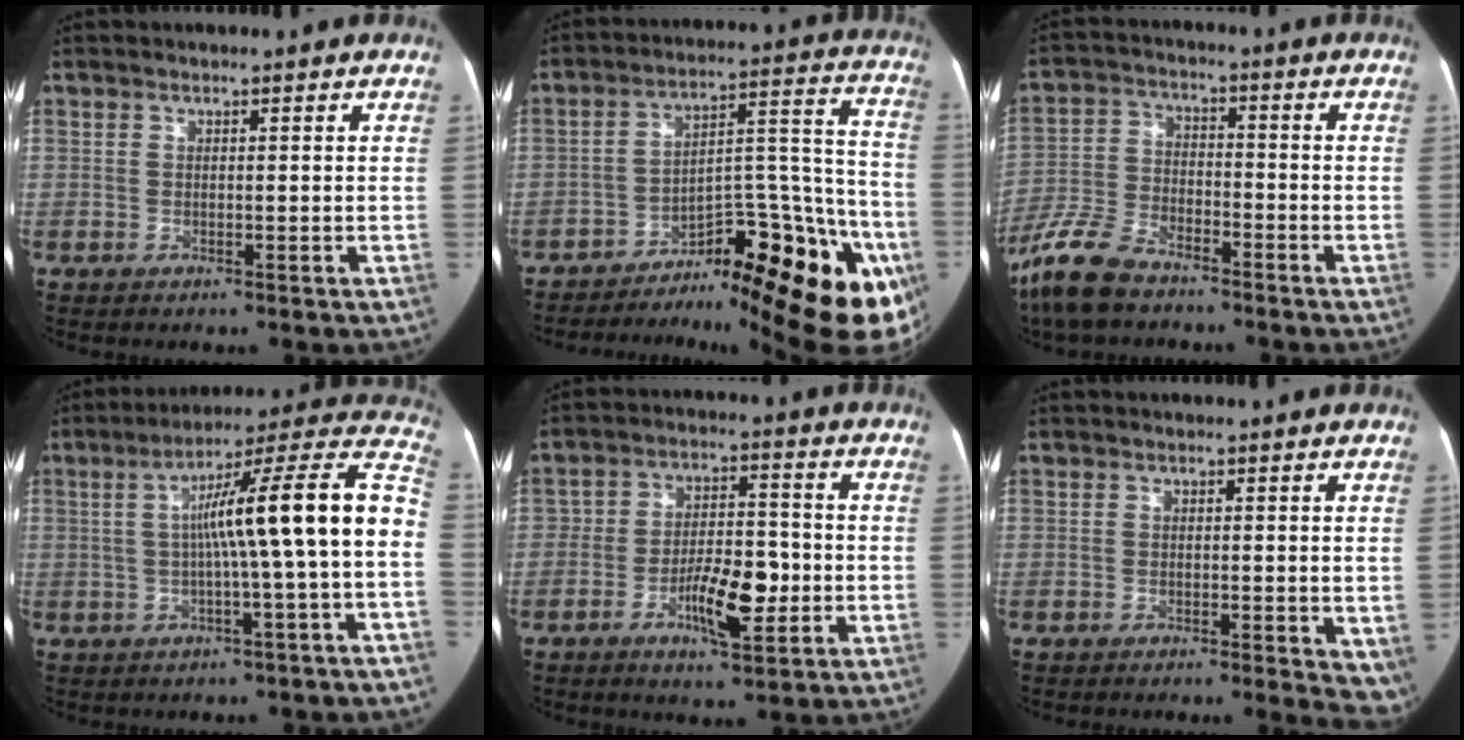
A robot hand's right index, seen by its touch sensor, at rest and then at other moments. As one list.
[{"total": 24.0, "force": [-15.7, 6.0, 17.2], "torque": [-0.142, 0.041, -0.214]}, {"total": 9.3, "force": [-7.4, 3.4, 4.4], "torque": [-0.109, -0.021, -0.148]}, {"total": 15.8, "force": [-0.7, -0.6, 15.8], "torque": [-0.227, 0.044, -0.019]}, {"total": 8.5, "force": [-2.9, 3.3, 7.3], "torque": [-0.123, 0.003, -0.050]}, {"total": 5.2, "force": [-2.6, 1.8, 4.1], "torque": [-0.032, -0.009, -0.039]}]